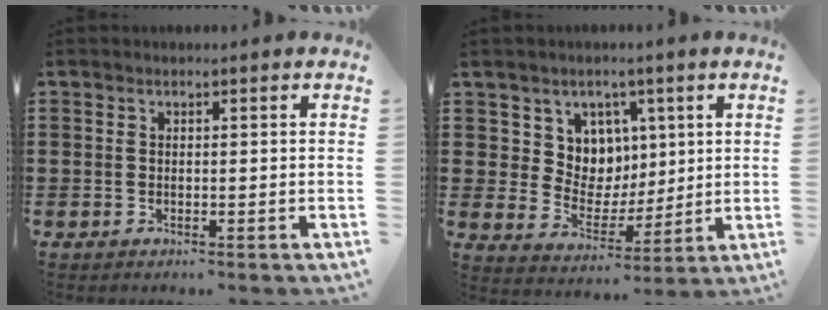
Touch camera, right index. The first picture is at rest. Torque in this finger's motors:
{"motor_torque": [0.57, 0.09, 0.15, 0.03]}